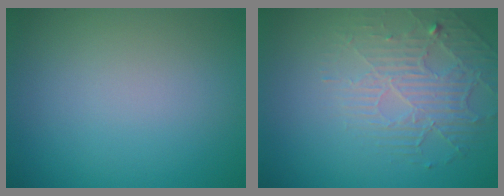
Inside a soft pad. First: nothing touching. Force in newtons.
{"total": 2.6, "press": 2.0, "slide": 1.7}